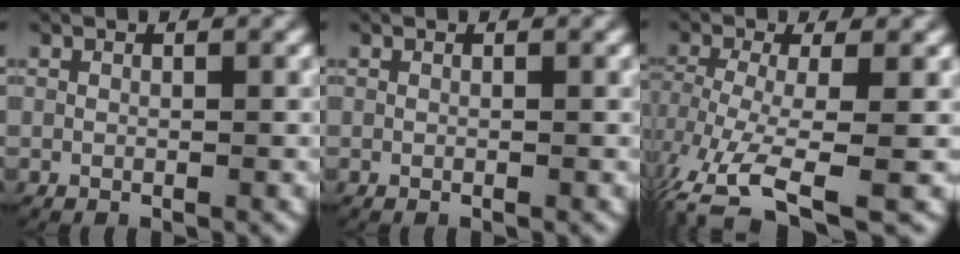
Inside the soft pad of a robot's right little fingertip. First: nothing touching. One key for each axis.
{"total": 0.0}
{"total": 7.8, "fx": -5.9, "fy": 2.1, "fz": 4.7, "tx": -0.097, "ty": -0.046, "tz": -0.071}